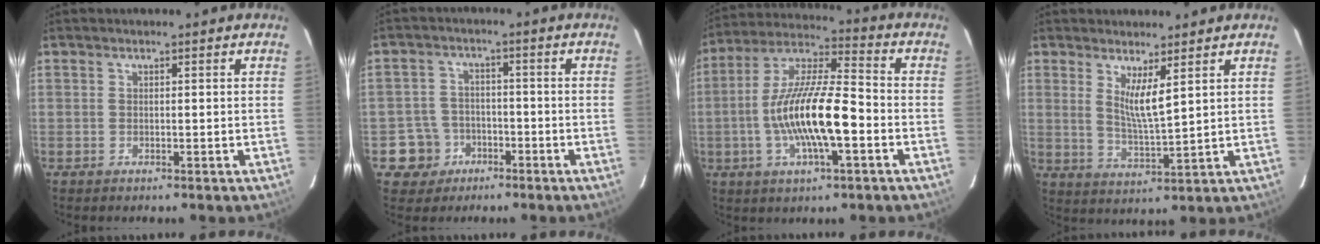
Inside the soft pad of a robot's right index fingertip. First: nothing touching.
{"total": 6.2, "force": [-2.9, 5.5, 0.4], "torque": [-0.024, 0.022, -0.046]}
{"total": 16.4, "force": [-4.0, 4.0, 15.4], "torque": [-0.294, 0.002, -0.078]}
{"total": 5.9, "force": [3.1, 0.5, 5.0], "torque": [-0.094, -0.018, 0.056]}